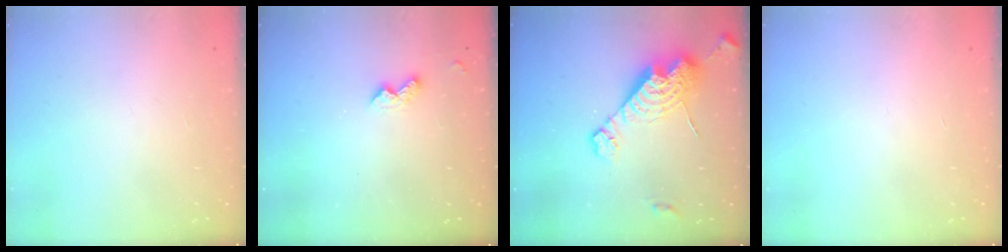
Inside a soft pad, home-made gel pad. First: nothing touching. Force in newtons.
{"total": 4.8, "press": 4.8, "slide": 0.7}
{"total": 16.6, "press": 16.5, "slide": 1.5}
{"total": 0.0}